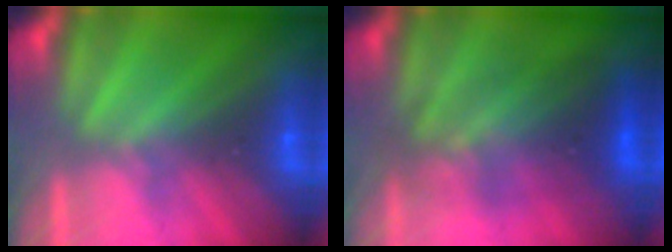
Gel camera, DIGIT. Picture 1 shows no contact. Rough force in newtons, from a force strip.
{"total": 3.6}